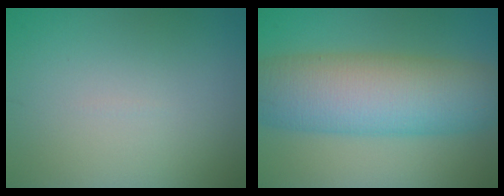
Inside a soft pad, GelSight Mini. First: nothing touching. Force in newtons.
{"total": 10.7, "press": 10.6, "slide": 0.7}